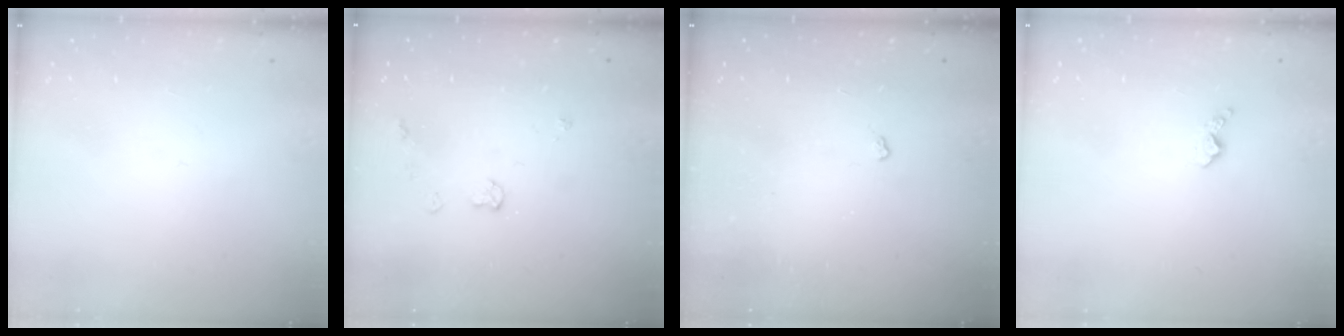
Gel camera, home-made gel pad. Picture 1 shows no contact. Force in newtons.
{"total": 5.7, "press": 5.7, "slide": 0.4}
{"total": 2.5, "press": 2.4, "slide": 0.5}
{"total": 3.7, "press": 3.6, "slide": 0.5}